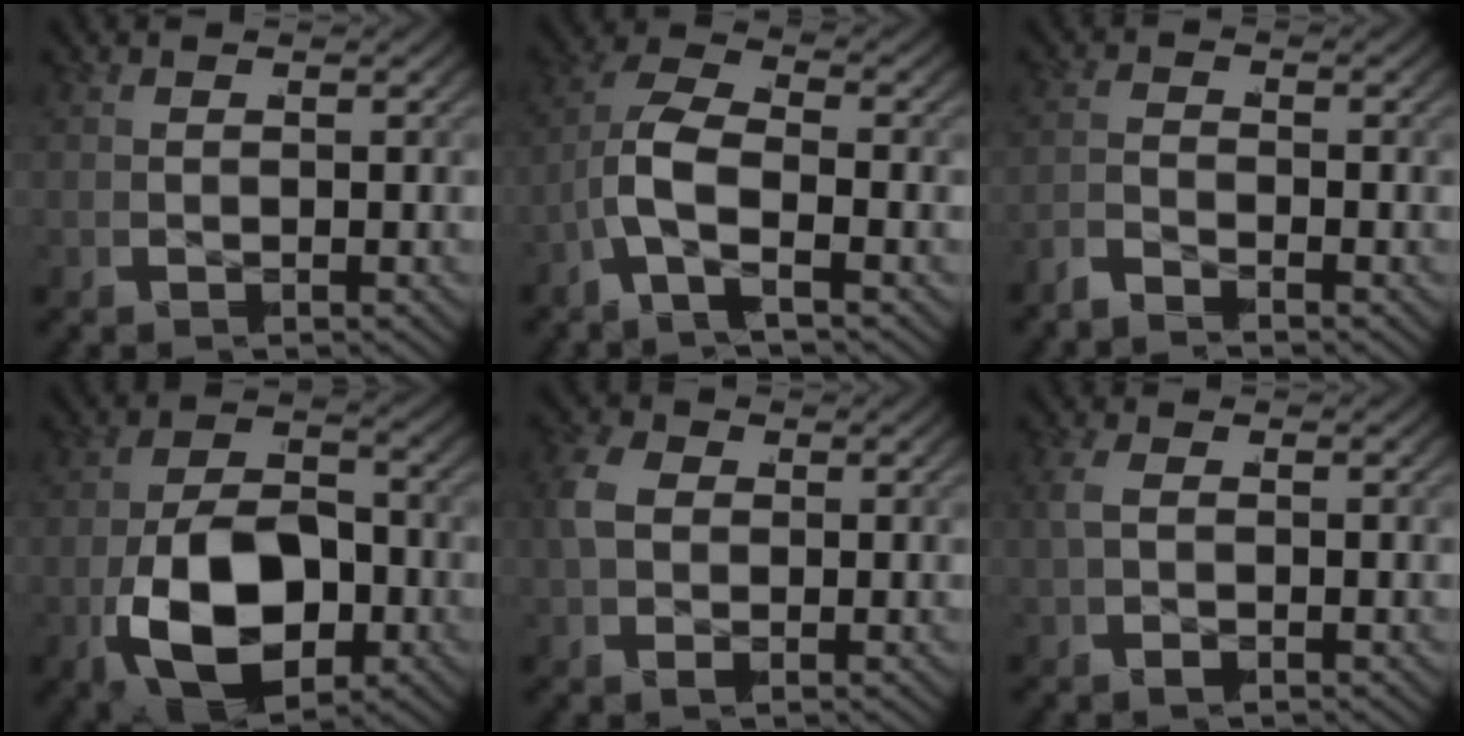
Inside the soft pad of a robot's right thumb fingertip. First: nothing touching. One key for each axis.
{"total": 7.1, "fx": -1.2, "fy": 4.2, "fz": 5.6, "tx": -0.146, "ty": -0.024, "tz": -0.025}
{"total": 2.1, "fx": -2.1, "fy": -0.2, "fz": -0.2, "tx": 0.009, "ty": 0.003, "tz": -0.053}
{"total": 12.6, "fx": -2.7, "fy": 8.0, "fz": 9.4, "tx": -0.214, "ty": -0.047, "tz": -0.023}
{"total": 3.9, "fx": 0.5, "fy": 3.0, "fz": 2.4, "tx": -0.065, "ty": -0.005, "tz": 0.013}
{"total": 1.9, "fx": 0.0, "fy": 1.3, "fz": 1.4, "tx": -0.040, "ty": -0.001, "tz": 0.000}